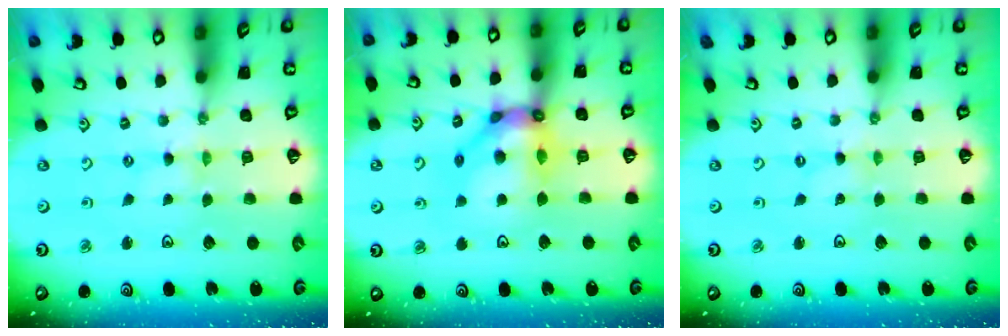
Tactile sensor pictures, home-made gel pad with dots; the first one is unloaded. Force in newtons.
{"total": 14.4, "press": 14.3, "slide": 2.0}
{"total": 0.0}